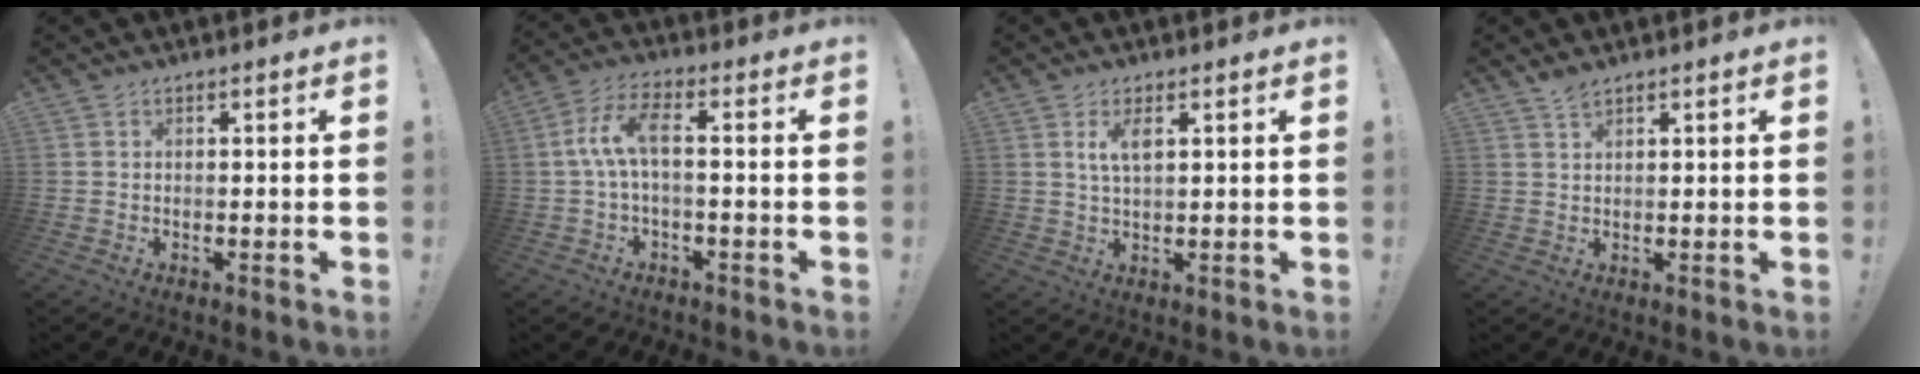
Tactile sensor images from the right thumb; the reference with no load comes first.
{"total": 8.1, "force": [-0.1, 2.5, 7.7], "torque": [-0.159, 0.001, -0.005]}
{"total": 4.5, "force": [2.0, 1.9, 3.5], "torque": [-0.060, -0.006, 0.032]}
{"total": 2.6, "force": [2.3, 0.6, 1.1], "torque": [-0.016, -0.010, 0.041]}